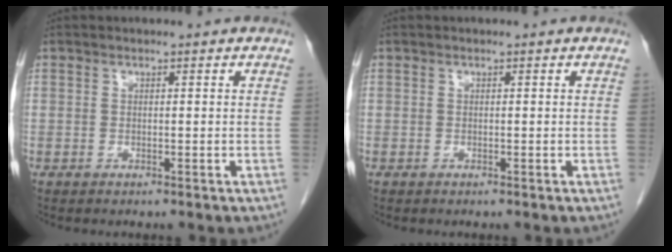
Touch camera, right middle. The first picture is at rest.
{"total": 0.0}